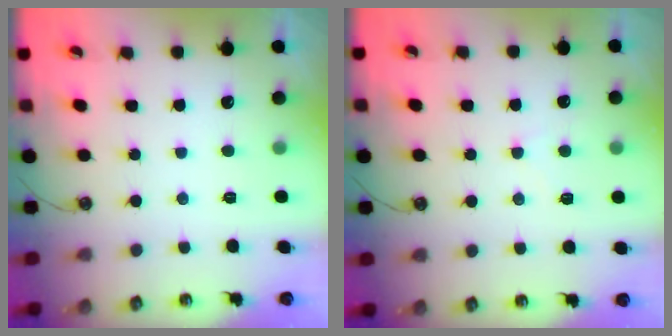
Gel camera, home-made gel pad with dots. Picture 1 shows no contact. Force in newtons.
{"total": 1.9, "press": 1.8, "slide": 0.3}